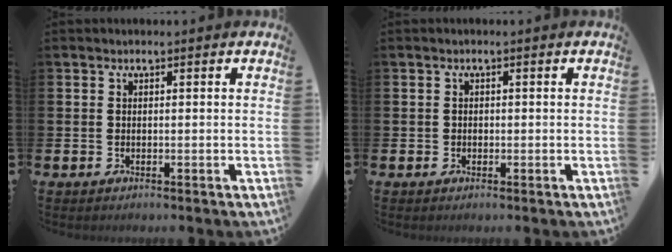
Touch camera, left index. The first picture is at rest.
{"total": 0.7, "force": [-0.1, 0.6, 0.2], "torque": [0.000, 0.004, -0.006]}